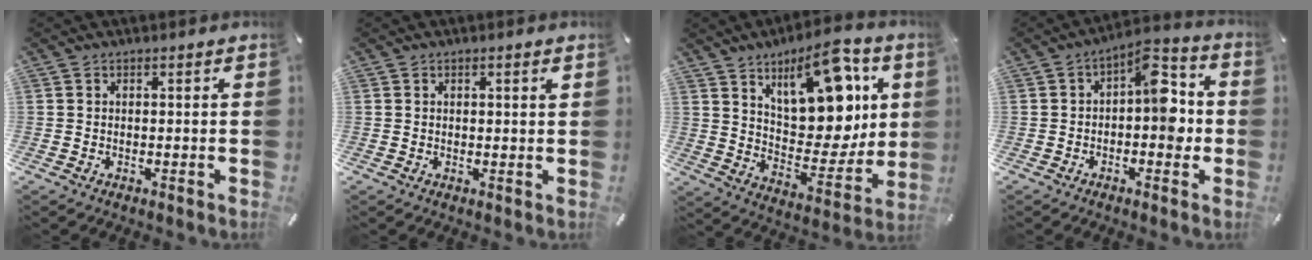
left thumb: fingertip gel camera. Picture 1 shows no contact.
{"total": 1.0, "force": [0.4, 0.3, 0.8], "torque": [-0.008, -0.001, 0.004]}
{"total": 17.8, "force": [10.0, 9.0, 11.7], "torque": [-0.150, -0.066, 0.170]}
{"total": 10.1, "force": [-0.1, 5.6, 8.4], "torque": [-0.103, -0.003, -0.006]}